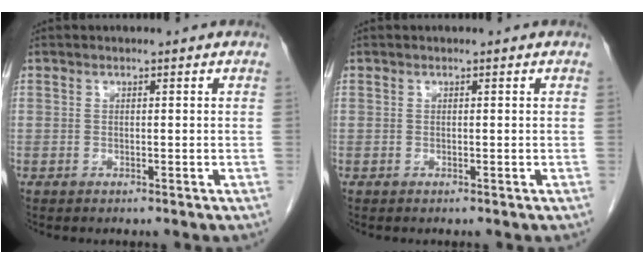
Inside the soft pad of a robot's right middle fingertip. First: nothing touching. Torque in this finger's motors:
{"motor_torque": [-0.26, 0.09, -0.03, -0.01]}